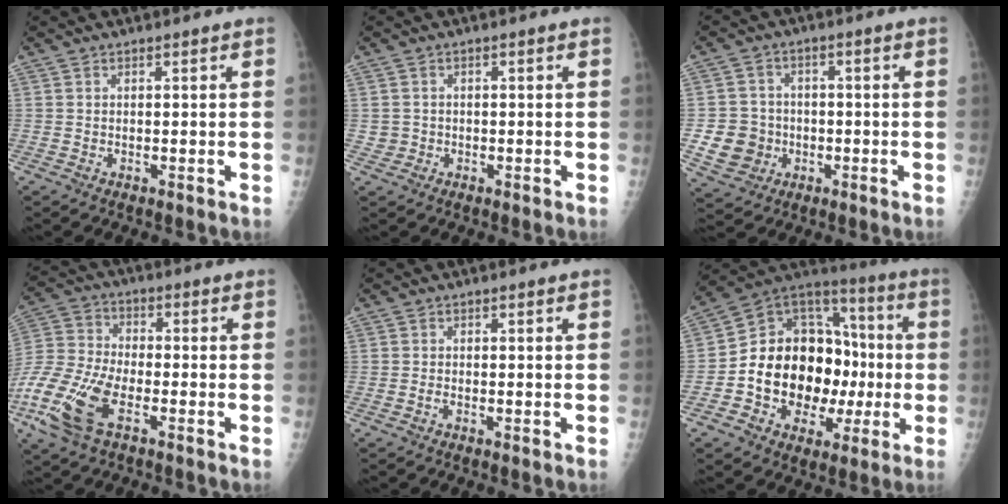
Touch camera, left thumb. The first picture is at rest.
{"total": 1.9, "force": [-0.5, 1.8, -0.1], "torque": [0.009, 0.006, -0.007]}
{"total": 8.4, "force": [-2.1, 7.7, 2.4], "torque": [-0.024, 0.012, -0.030]}
{"total": 15.8, "force": [-7.1, 7.6, 11.9], "torque": [-0.272, 0.007, -0.140]}
{"total": 0.6, "force": [-0.5, 0.2, 0.2], "torque": [-0.007, 0.001, -0.010]}
{"total": 22.4, "force": [-2.9, 16.1, 15.3], "torque": [-0.199, 0.047, -0.039]}